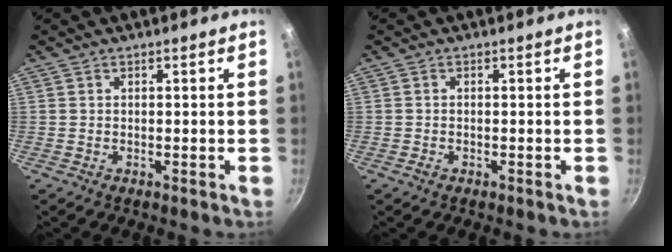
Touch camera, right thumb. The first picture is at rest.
{"total": 0.8, "force": [-0.5, 0.5, 0.4], "torque": [-0.010, 0.001, -0.012]}